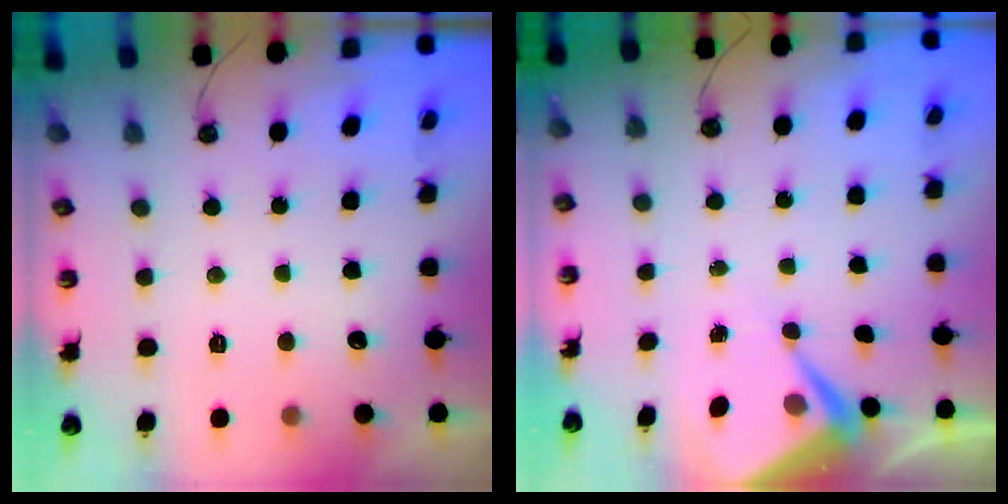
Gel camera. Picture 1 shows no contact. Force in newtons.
{"total": 6.2, "press": 6.2, "slide": 0.7}